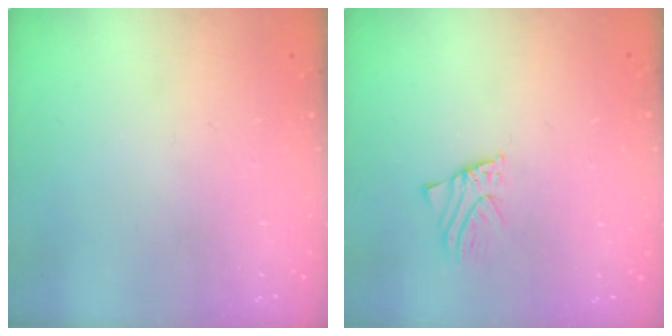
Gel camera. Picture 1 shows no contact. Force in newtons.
{"total": 0.9, "press": 0.9, "slide": 0.1}